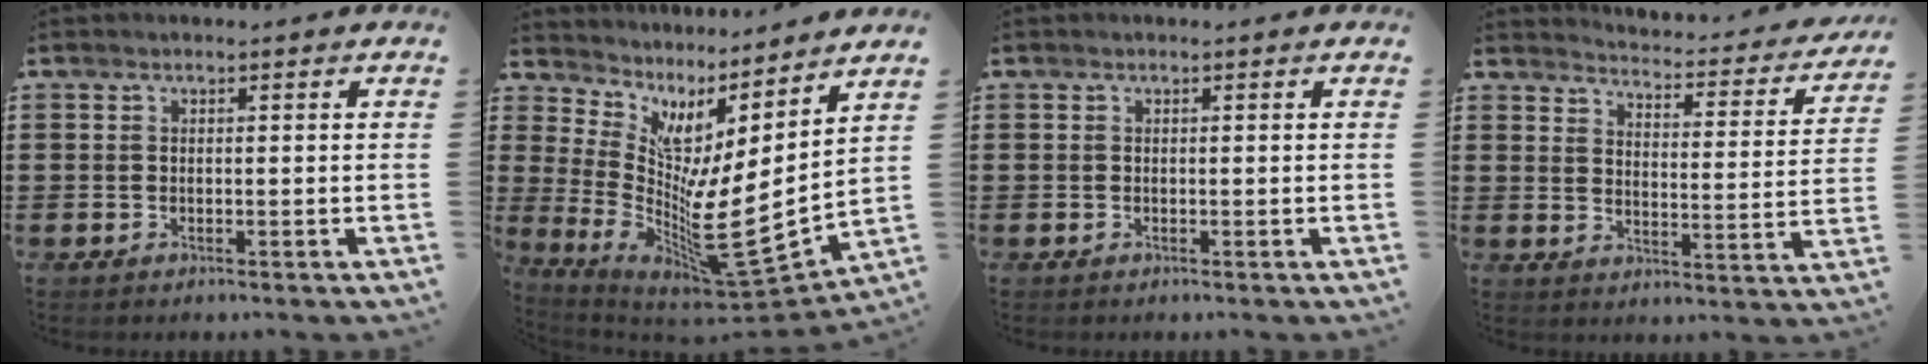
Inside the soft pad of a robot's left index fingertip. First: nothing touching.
{"total": 8.5, "force": [-2.5, 1.3, 8.0], "torque": [-0.141, -0.045, -0.056]}
{"total": 0.0}
{"total": 2.8, "force": [2.7, -0.1, 0.5], "torque": [-0.024, -0.034, 0.036]}